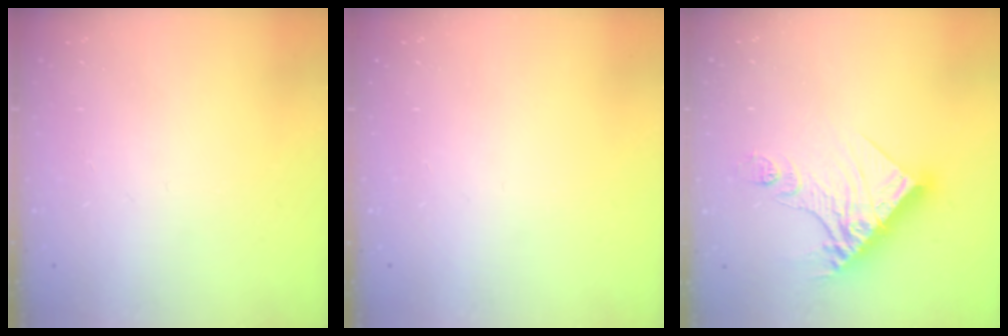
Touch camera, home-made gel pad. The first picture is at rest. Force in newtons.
{"total": 0.0}
{"total": 15.5, "press": 15.4, "slide": 1.4}